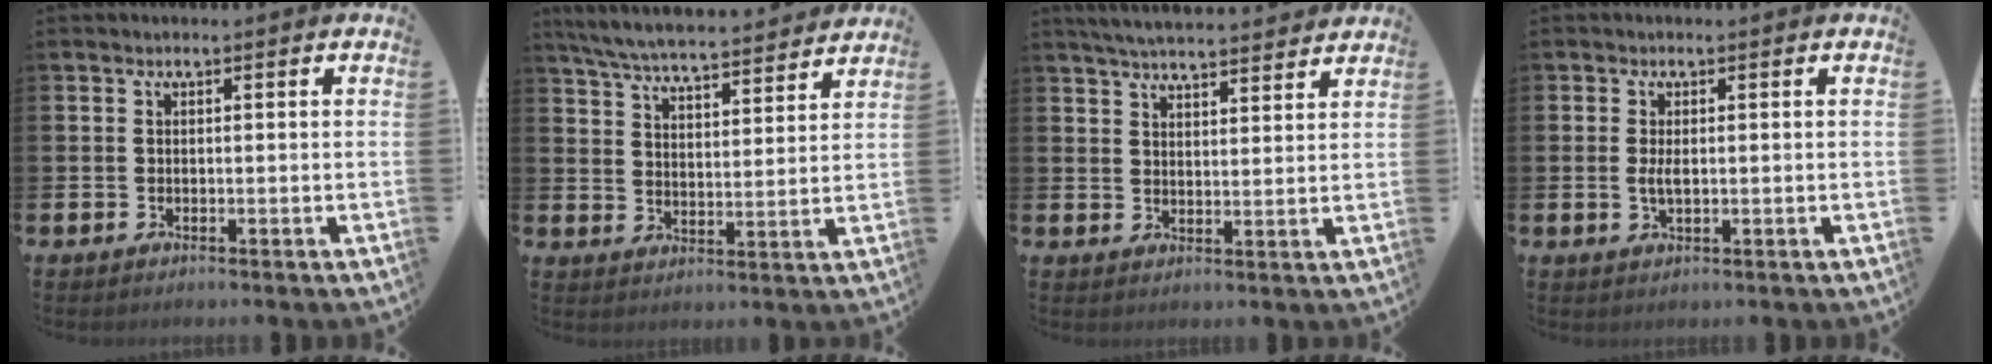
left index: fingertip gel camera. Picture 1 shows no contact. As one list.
[{"total": 6.7, "force": [6.5, 0.5, 1.6], "torque": [-0.057, -0.046, 0.114]}, {"total": 5.3, "force": [5.2, 0.4, 1.0], "torque": [-0.028, -0.029, 0.092]}, {"total": 1.9, "force": [0.1, 0.8, 1.7], "torque": [-0.031, 0.001, 0.000]}]